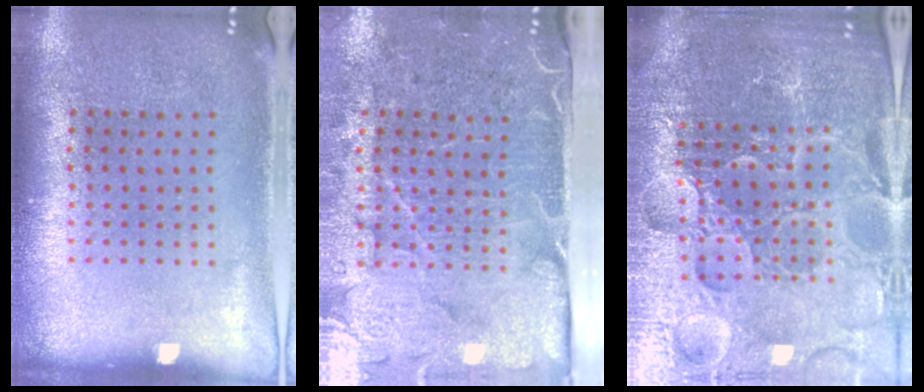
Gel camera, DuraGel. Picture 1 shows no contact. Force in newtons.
{"total": 4.9, "press": 4.1, "slide": 2.8}
{"total": 6.1, "press": 5.5, "slide": 2.6}